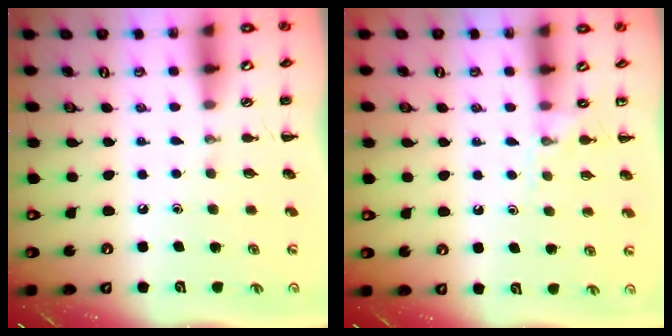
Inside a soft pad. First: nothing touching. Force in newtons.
{"total": 6.1, "press": 5.9, "slide": 1.5}